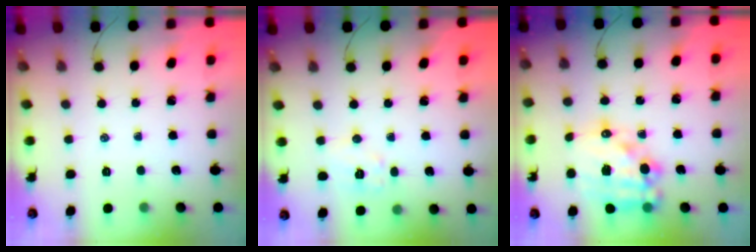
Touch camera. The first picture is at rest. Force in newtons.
{"total": 6.1, "press": 6.0, "slide": 0.8}
{"total": 16.7, "press": 16.2, "slide": 3.7}